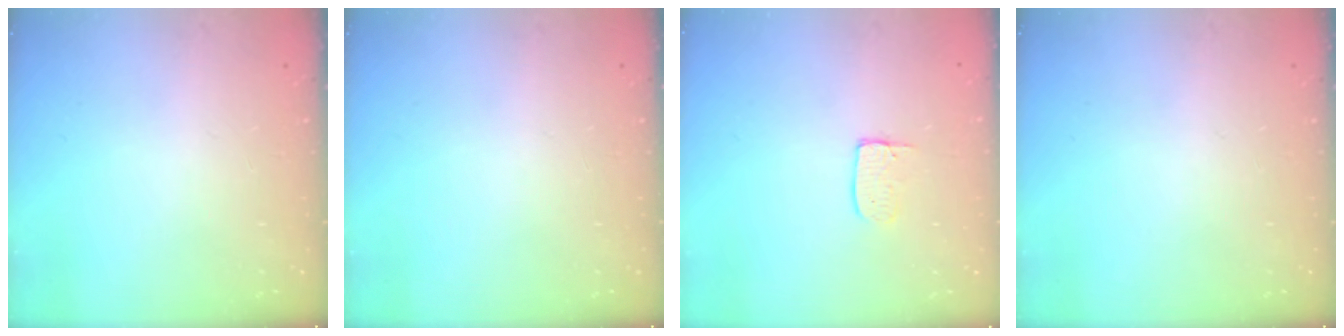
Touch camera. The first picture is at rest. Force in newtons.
{"total": 0.0}
{"total": 4.3, "press": 4.3, "slide": 0.3}
{"total": 0.0}